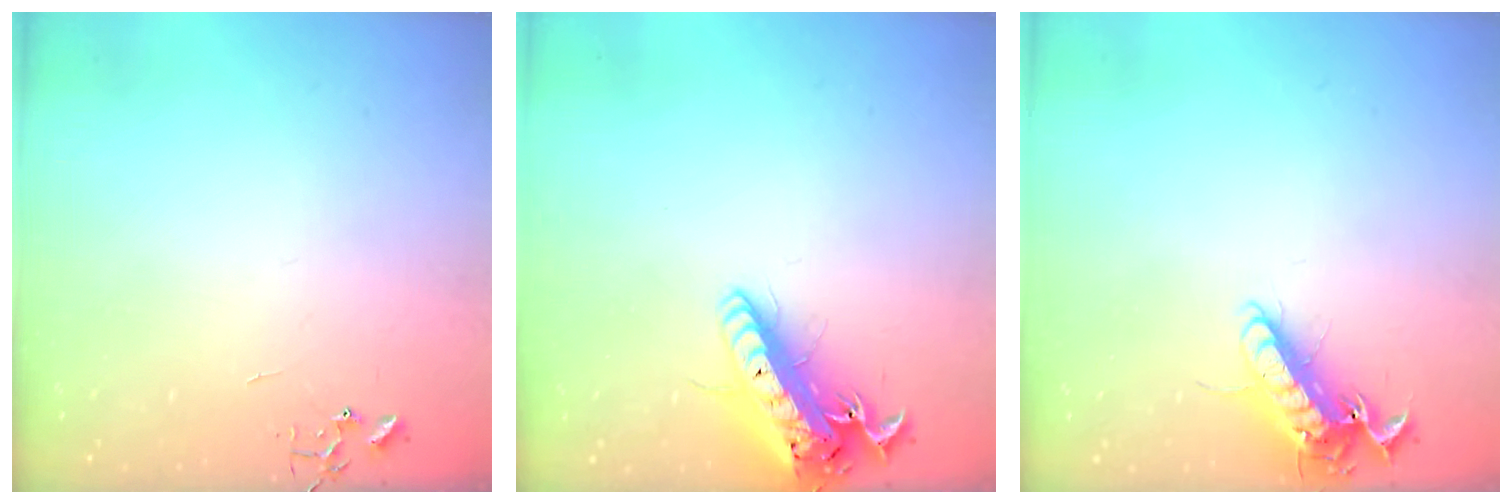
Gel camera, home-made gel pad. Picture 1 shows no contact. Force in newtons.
{"total": 19.0, "press": 18.6, "slide": 3.8}
{"total": 13.5, "press": 13.5, "slide": 1.2}